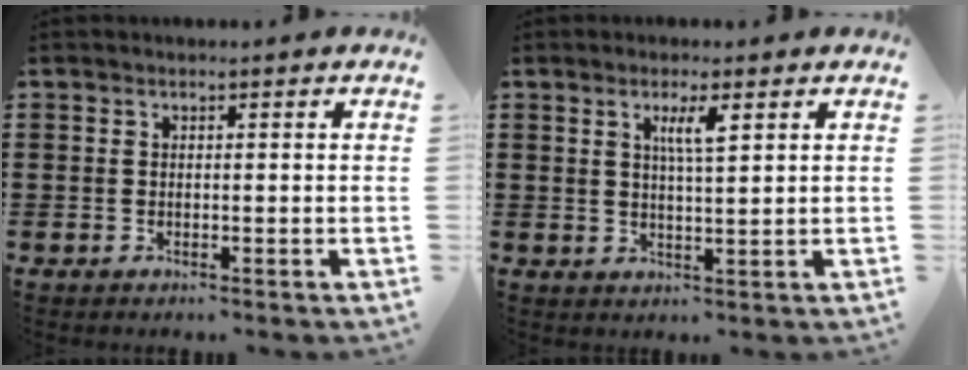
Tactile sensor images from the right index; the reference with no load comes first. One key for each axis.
{"total": 3.5, "fx": 1.4, "fy": 0.5, "fz": 3.1, "tx": -0.066, "ty": 0.003, "tz": 0.022}